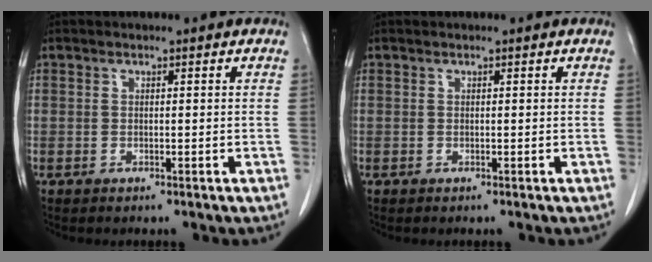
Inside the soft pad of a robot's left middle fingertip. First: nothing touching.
{"total": 0.0}